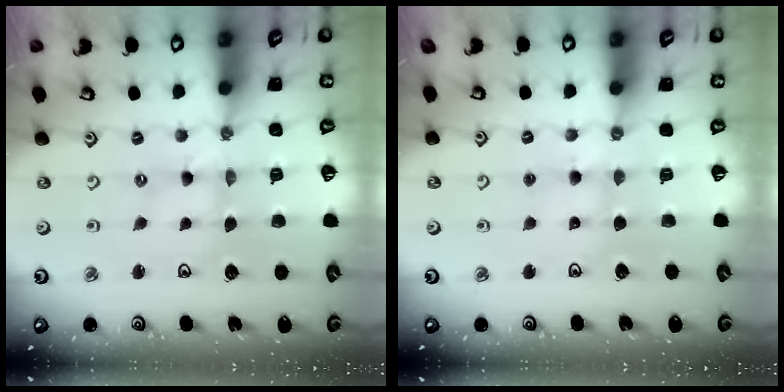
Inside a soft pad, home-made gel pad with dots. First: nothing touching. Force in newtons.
{"total": 4.5, "press": 4.4, "slide": 0.4}